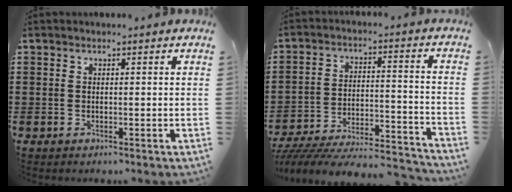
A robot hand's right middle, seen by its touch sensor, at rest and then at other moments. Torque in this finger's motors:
{"motor_torque": [0.88, -0.39, 0.29, 0.21]}